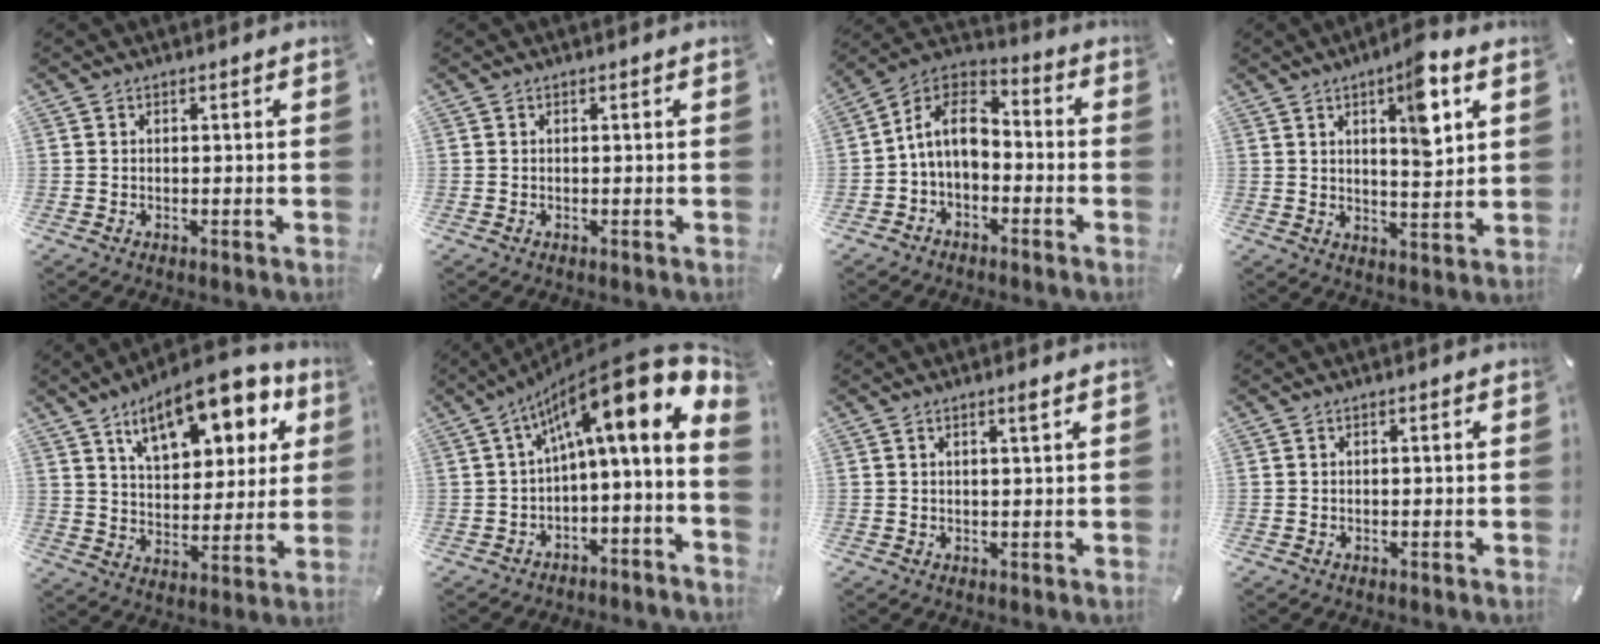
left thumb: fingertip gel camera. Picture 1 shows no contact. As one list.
[{"total": 0.0}, {"total": 10.5, "force": [-1.6, 7.1, 7.5], "torque": [-0.162, 0.013, -0.032]}, {"total": 10.0, "force": [5.2, 2.7, 8.1], "torque": [-0.110, -0.030, 0.078]}, {"total": 17.6, "force": [10.4, 8.6, 11.3], "torque": [-0.174, -0.041, 0.174]}, {"total": 19.8, "force": [9.0, 5.2, 16.8], "torque": [-0.249, -0.072, 0.148]}, {"total": 1.6, "force": [0.9, 0.0, 1.4], "torque": [-0.028, -0.001, 0.014]}, {"total": 0.0}]